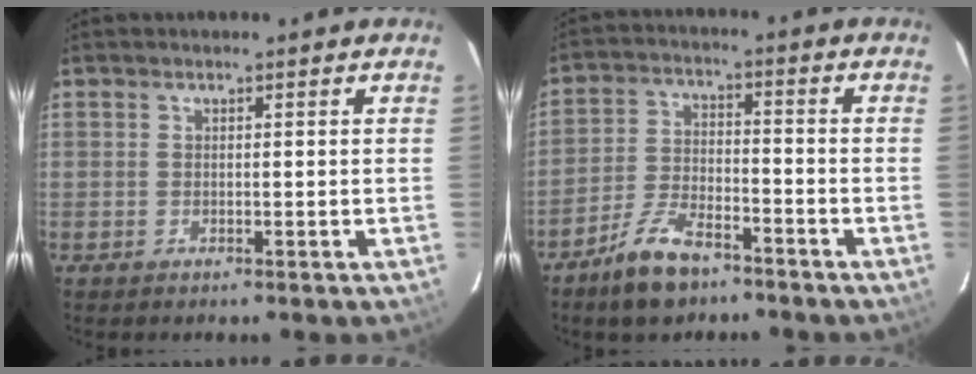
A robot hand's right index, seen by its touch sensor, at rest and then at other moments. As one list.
[{"total": 8.8, "force": [-6.5, 3.4, 4.9], "torque": [-0.109, 0.003, -0.120]}]